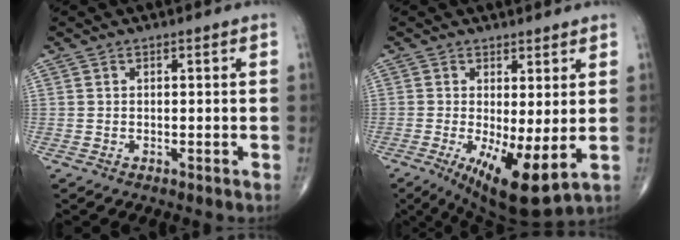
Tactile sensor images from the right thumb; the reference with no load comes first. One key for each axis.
{"total": 10.3, "fx": -1.4, "fy": 3.0, "fz": 9.8, "tx": -0.163, "ty": -0.026, "tz": -0.014}